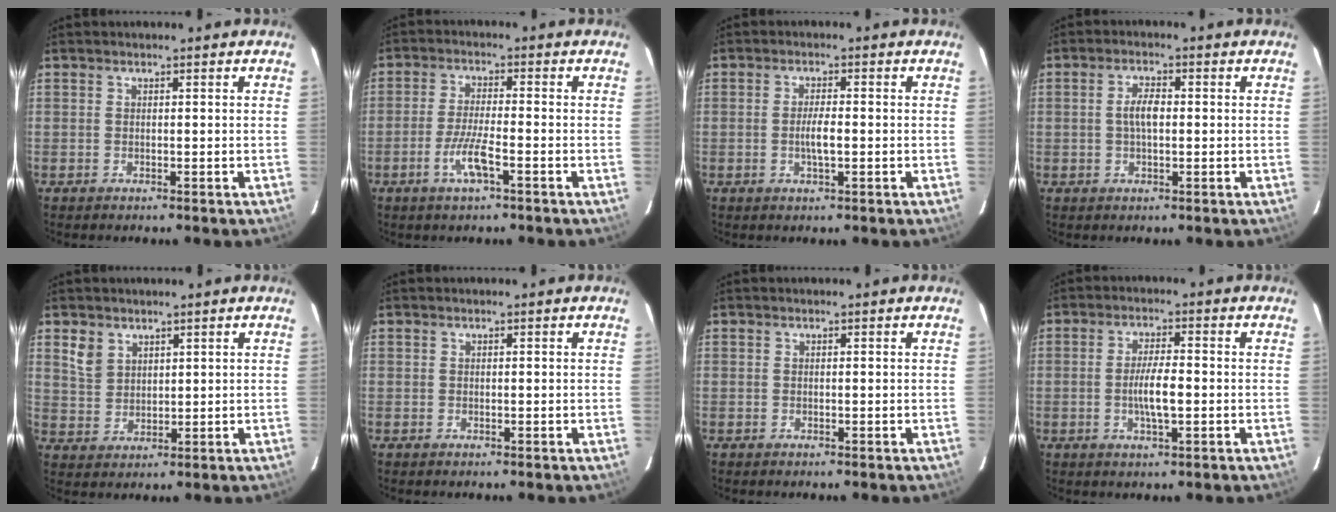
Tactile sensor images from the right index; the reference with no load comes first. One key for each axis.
{"total": 5.8, "fx": -3.0, "fy": 0.7, "fz": 4.9, "tx": -0.104, "ty": -0.006, "tz": -0.058}
{"total": 3.2, "fx": -0.7, "fy": 0.7, "fz": 3.1, "tx": -0.057, "ty": -0.002, "tz": -0.011}
{"total": 3.6, "fx": 0.0, "fy": 1.5, "fz": 3.3, "tx": -0.065, "ty": 0.007, "tz": 0.003}
{"total": 4.8, "fx": 2.9, "fy": 3.4, "fz": 1.8, "tx": -0.035, "ty": 0.006, "tz": 0.063}
{"total": 0.0}
{"total": 0.0}
{"total": 5.5, "fx": -1.1, "fy": 1.2, "fz": 5.2, "tx": -0.098, "ty": -0.003, "tz": -0.016}